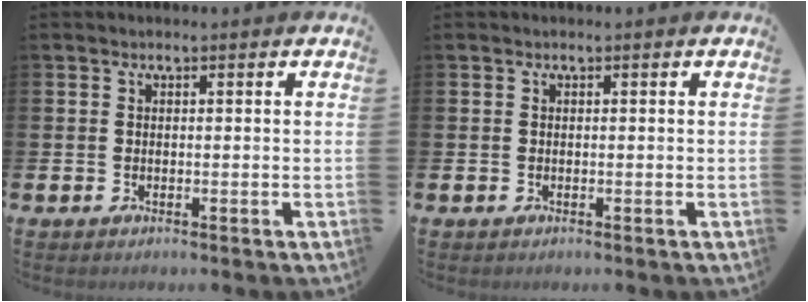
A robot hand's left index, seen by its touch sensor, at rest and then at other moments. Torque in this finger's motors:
{"motor_torque": [-0.02, 0.02, 0.00, 0.00]}